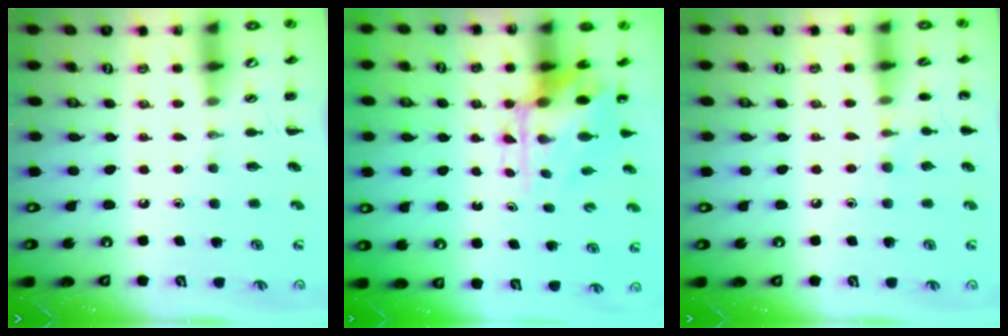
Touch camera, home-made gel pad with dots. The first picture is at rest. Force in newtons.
{"total": 6.2, "press": 6.1, "slide": 1.4}
{"total": 6.3, "press": 6.1, "slide": 1.8}